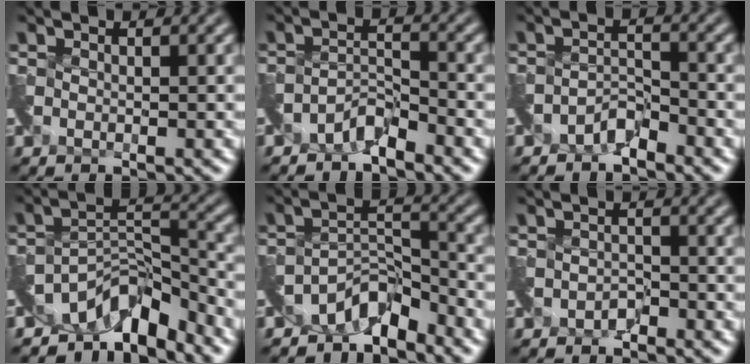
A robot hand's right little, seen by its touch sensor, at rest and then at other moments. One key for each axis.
{"total": 2.1, "fx": -2.0, "fy": 0.0, "fz": 0.5, "tx": -0.011, "ty": 0.005, "tz": -0.041}
{"total": 1.7, "fx": -1.7, "fy": 0.1, "fz": 0.4, "tx": -0.010, "ty": 0.004, "tz": -0.032}
{"total": 5.9, "fx": -5.1, "fy": 1.7, "fz": 2.4, "tx": -0.019, "ty": 0.002, "tz": -0.094}
{"total": 4.0, "fx": -3.6, "fy": 1.1, "fz": 1.3, "tx": -0.009, "ty": 0.001, "tz": -0.069}
{"total": 1.0, "fx": -0.8, "fy": 0.5, "fz": 0.1, "tx": -0.006, "ty": -0.001, "tz": -0.015}